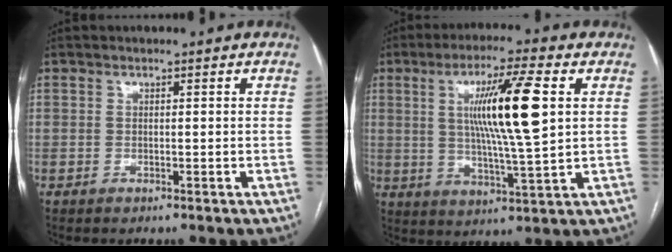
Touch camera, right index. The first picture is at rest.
{"total": 13.1, "force": [3.0, -0.1, 12.7], "torque": [-0.227, -0.002, 0.052]}